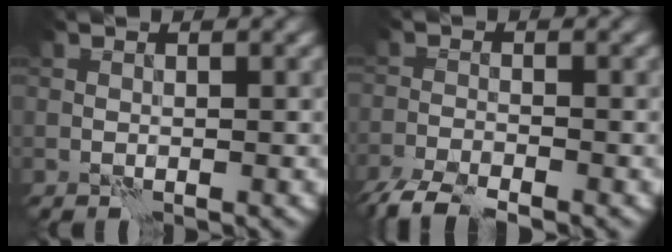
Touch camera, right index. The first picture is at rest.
{"total": 4.3, "force": [-3.7, 0.8, 2.0], "torque": [-0.036, -0.011, -0.081]}